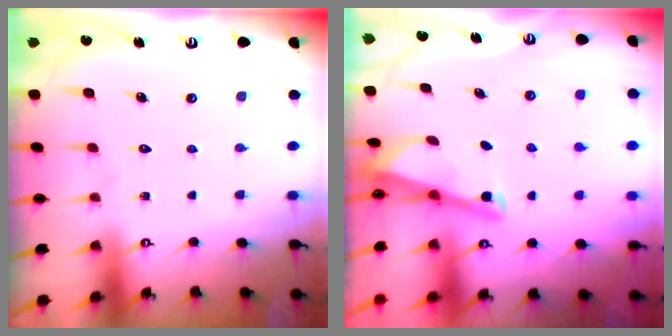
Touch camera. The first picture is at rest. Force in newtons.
{"total": 2.9, "press": 2.9, "slide": 0.4}